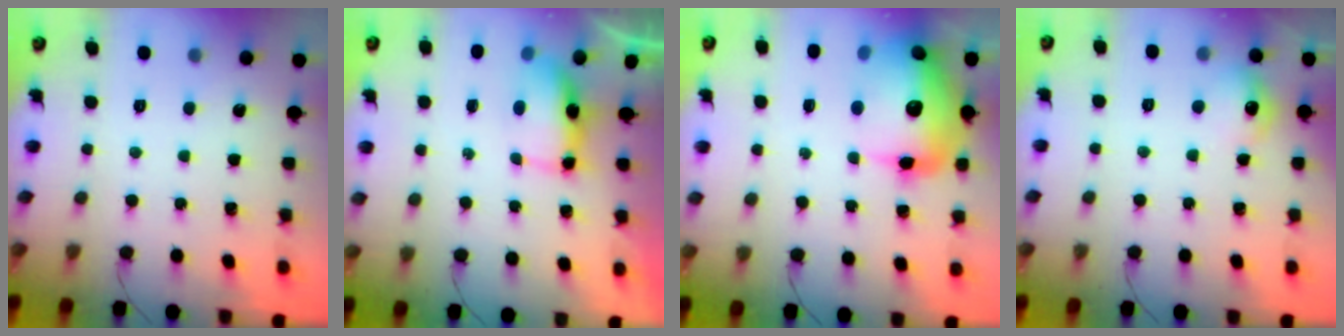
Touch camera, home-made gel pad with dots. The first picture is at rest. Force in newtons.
{"total": 6.9, "press": 6.5, "slide": 2.4}
{"total": 22.3, "press": 21.8, "slide": 4.6}
{"total": 8.2, "press": 8.1, "slide": 1.2}